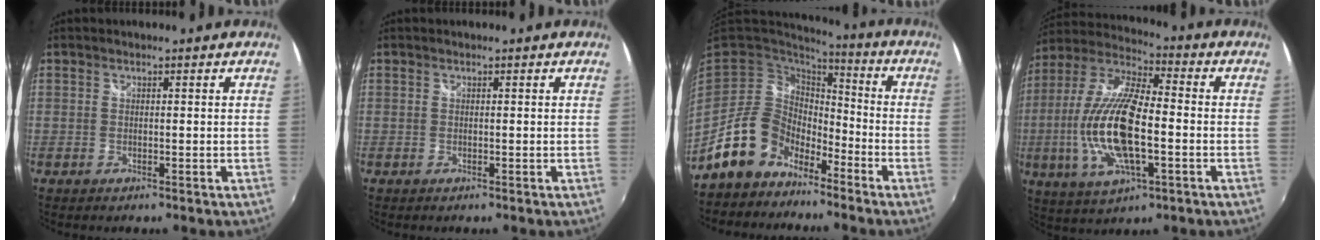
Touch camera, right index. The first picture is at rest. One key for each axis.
{"total": 0.0}
{"total": 12.4, "fx": -8.6, "fy": 7.8, "fz": 4.4, "tx": -0.096, "ty": 0.023, "tz": -0.150}
{"total": 18.9, "fx": -3.4, "fy": 6.5, "fz": 17.4, "tx": -0.353, "ty": -0.008, "tz": -0.067}